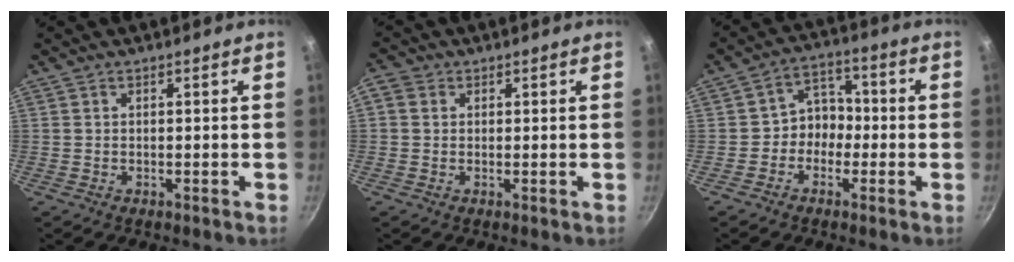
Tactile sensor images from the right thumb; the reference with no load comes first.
{"total": 2.0, "force": [0.3, 1.7, 1.0], "torque": [-0.023, 0.005, -0.001]}
{"total": 6.3, "force": [-1.7, 5.3, 2.8], "torque": [0.004, 0.031, -0.040]}